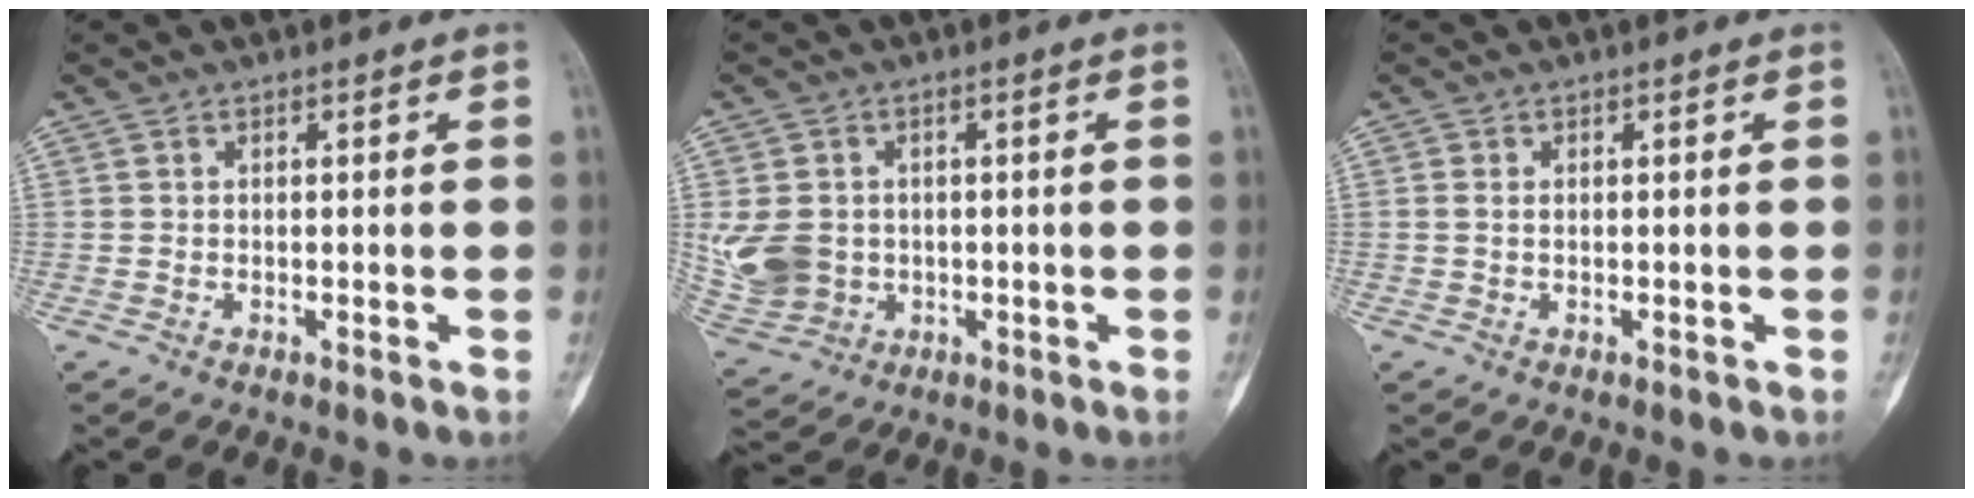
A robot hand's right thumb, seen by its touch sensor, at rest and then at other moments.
{"total": 9.0, "force": [-0.1, 7.5, 5.0], "torque": [-0.095, 0.001, 0.012]}
{"total": 0.9, "force": [0.0, 0.6, 0.7], "torque": [-0.015, -0.001, -0.001]}